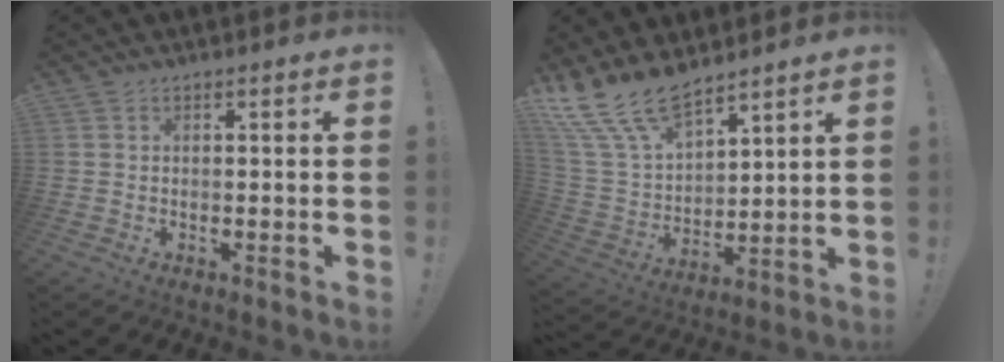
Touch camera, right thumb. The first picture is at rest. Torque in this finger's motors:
{"motor_torque": [0.09, 1.22, 0.55, 0.50, 0.13]}